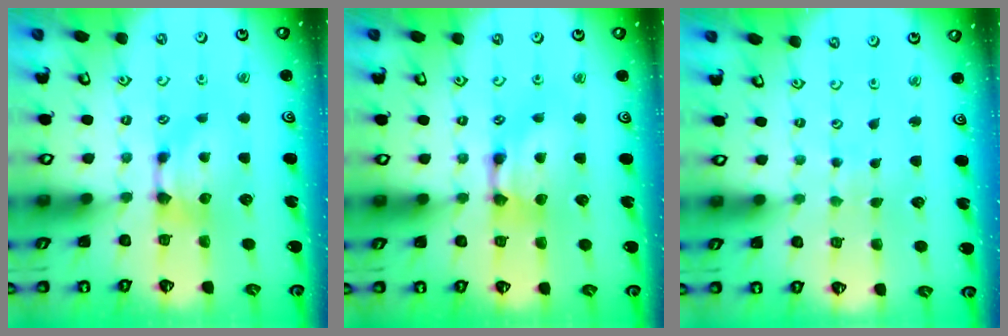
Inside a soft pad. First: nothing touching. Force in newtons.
{"total": 2.0, "press": 2.0, "slide": 0.1}
{"total": 5.5, "press": 5.5, "slide": 0.3}